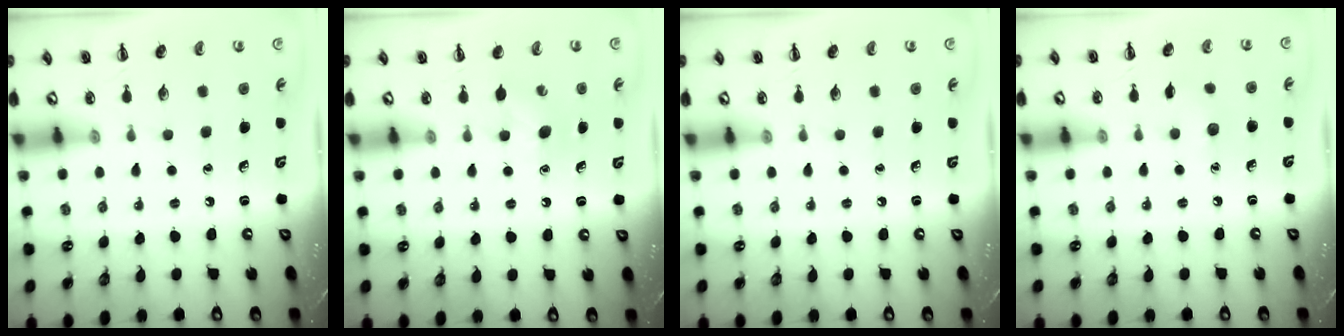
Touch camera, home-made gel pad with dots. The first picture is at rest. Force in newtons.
{"total": 3.9, "press": 3.8, "slide": 1.1}
{"total": 0.0}
{"total": 4.4, "press": 4.2, "slide": 1.2}